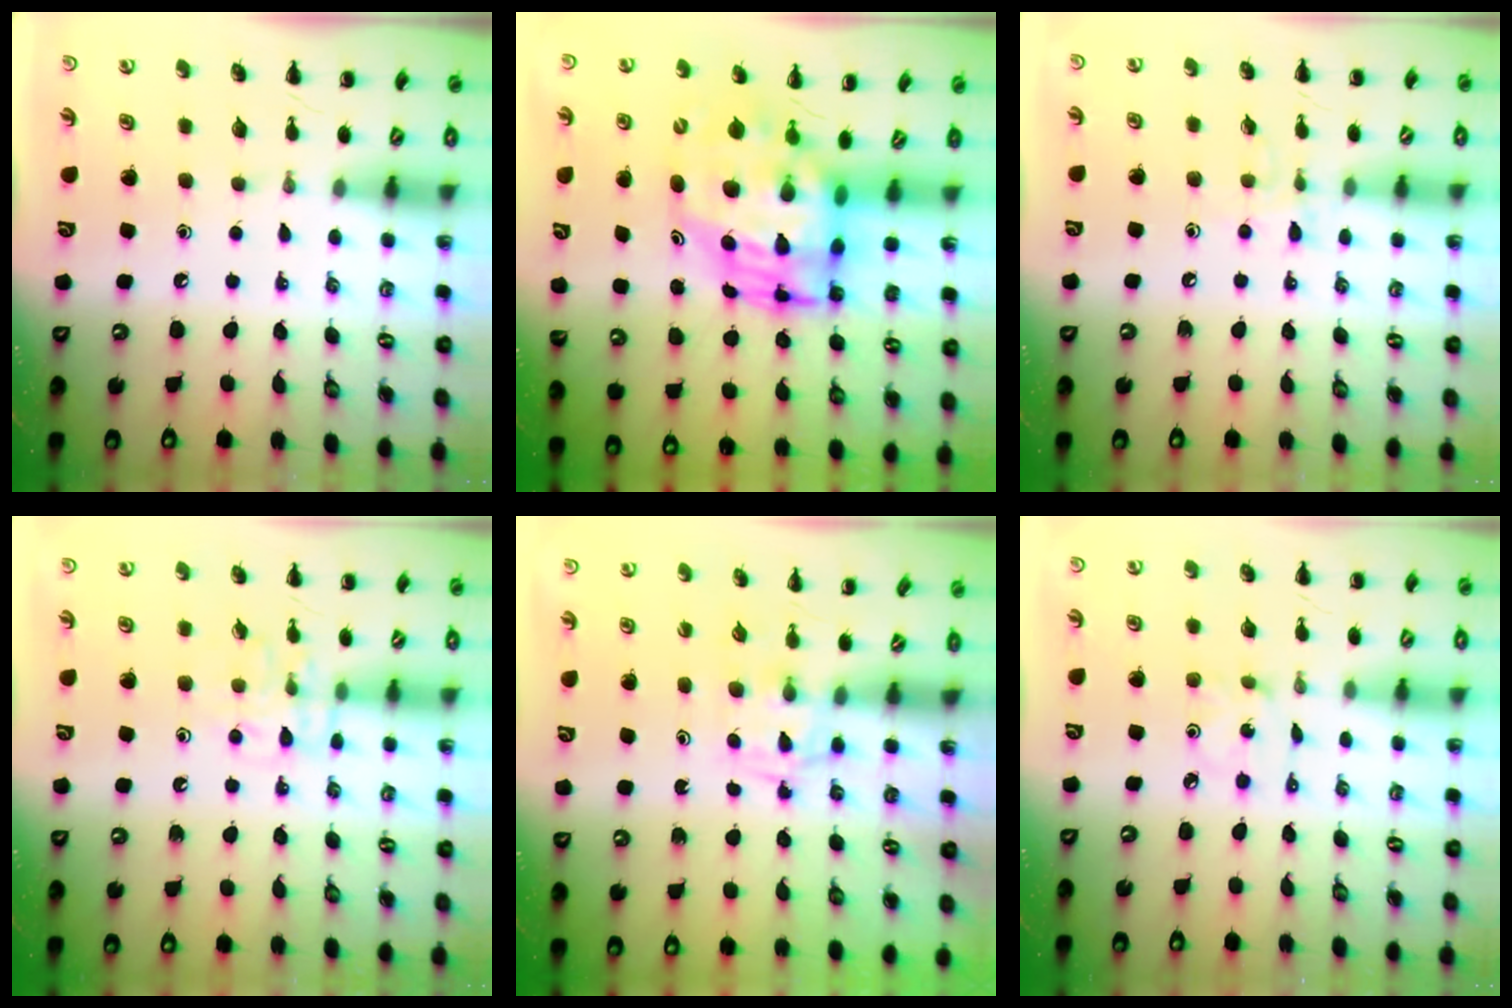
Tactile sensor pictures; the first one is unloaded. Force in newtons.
{"total": 8.6, "press": 8.3, "slide": 2.2}
{"total": 6.7, "press": 6.6, "slide": 1.5}
{"total": 8.4, "press": 8.4, "slide": 0.4}
{"total": 2.5, "press": 2.2, "slide": 1.3}
{"total": 1.5, "press": 1.4, "slide": 0.5}